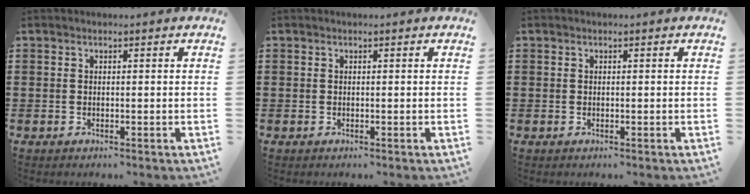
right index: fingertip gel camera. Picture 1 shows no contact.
{"total": 0.0}
{"total": 0.0}